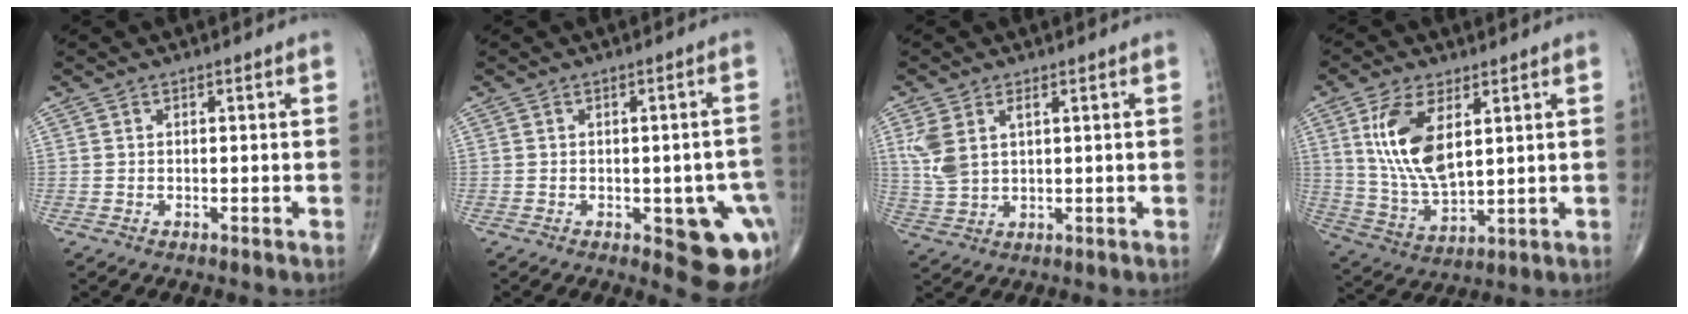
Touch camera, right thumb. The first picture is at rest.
{"total": 12.1, "force": [-3.7, 4.9, 10.4], "torque": [-0.085, 0.005, -0.034]}
{"total": 6.5, "force": [2.2, 3.7, 4.9], "torque": [-0.114, 0.002, 0.054]}
{"total": 13.3, "force": [4.3, 6.4, 10.8], "torque": [-0.213, -0.021, 0.094]}